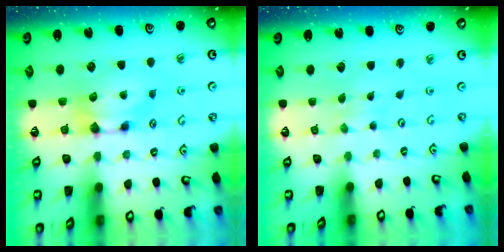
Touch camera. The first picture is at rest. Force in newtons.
{"total": 5.6, "press": 5.6, "slide": 0.2}